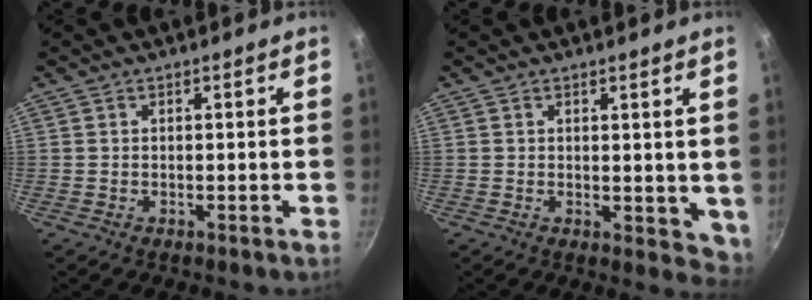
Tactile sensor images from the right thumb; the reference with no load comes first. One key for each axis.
{"total": 2.9, "fx": 0.7, "fy": 1.6, "fz": 2.3, "tx": -0.025, "ty": -0.004, "tz": 0.011}